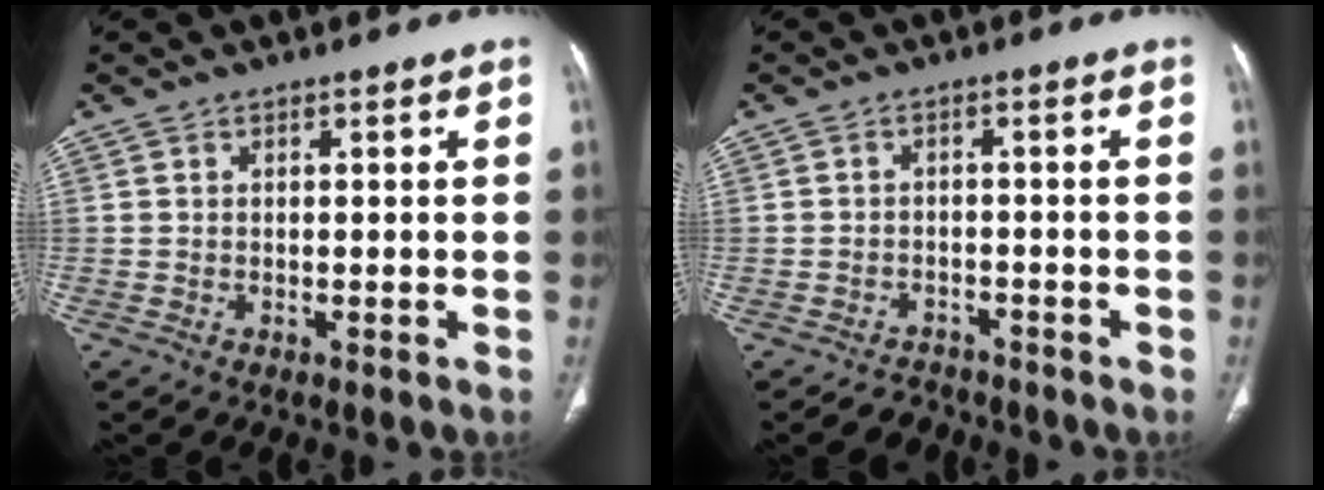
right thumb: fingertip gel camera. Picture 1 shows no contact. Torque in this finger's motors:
{"motor_torque": [4.50, 0.50, 0.05, -0.96, 0.03]}